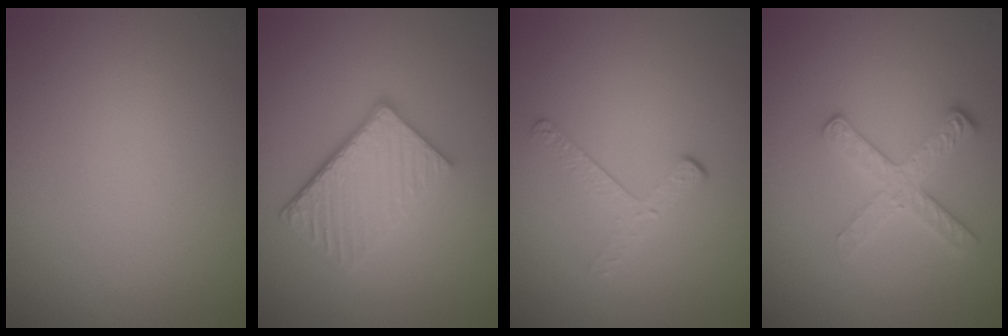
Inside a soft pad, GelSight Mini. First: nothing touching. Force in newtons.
{"total": 5.2, "press": 3.8, "slide": 3.5}
{"total": 1.8, "press": 1.1, "slide": 1.4}
{"total": 2.7, "press": 2.5, "slide": 1.1}